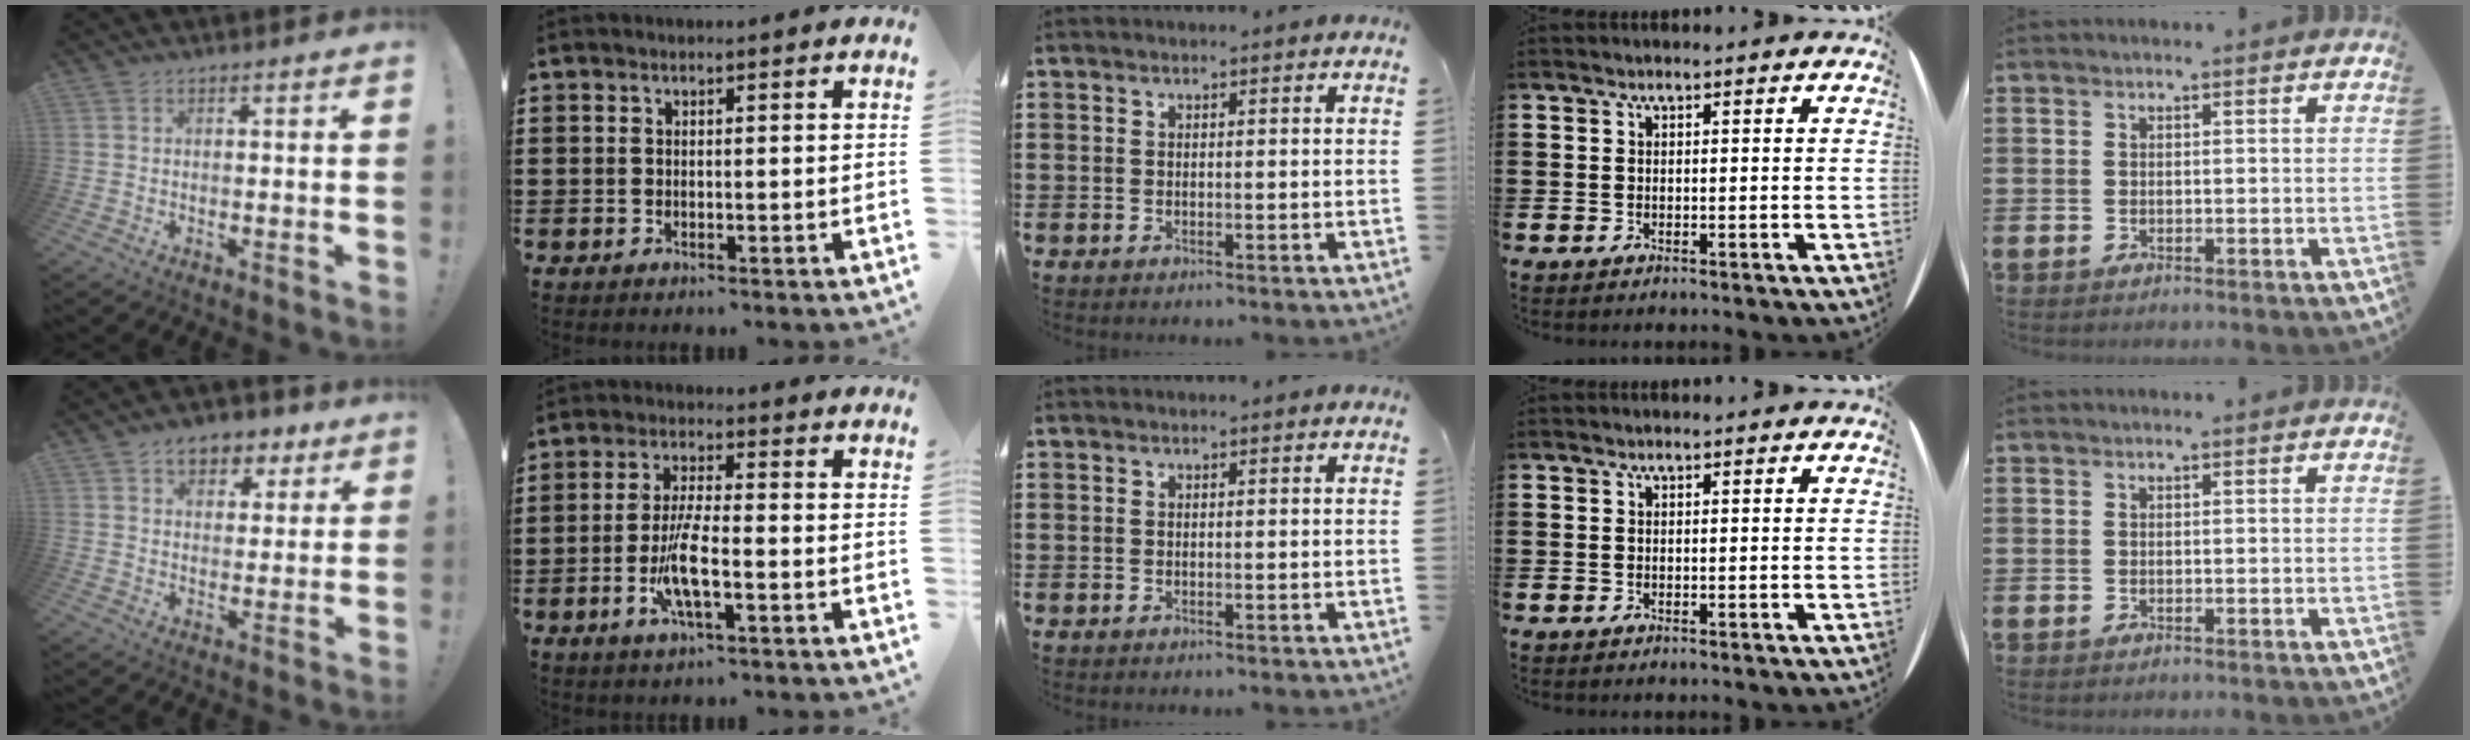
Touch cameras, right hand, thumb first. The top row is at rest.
{"thumb": {"total": 7.7, "force": [4.5, 5.5, 3.1], "torque": [-0.043, -0.018, 0.084]}, "index": {"total": 7.0, "force": [-2.3, 1.6, 6.4], "torque": [-0.139, -0.012, -0.047]}}